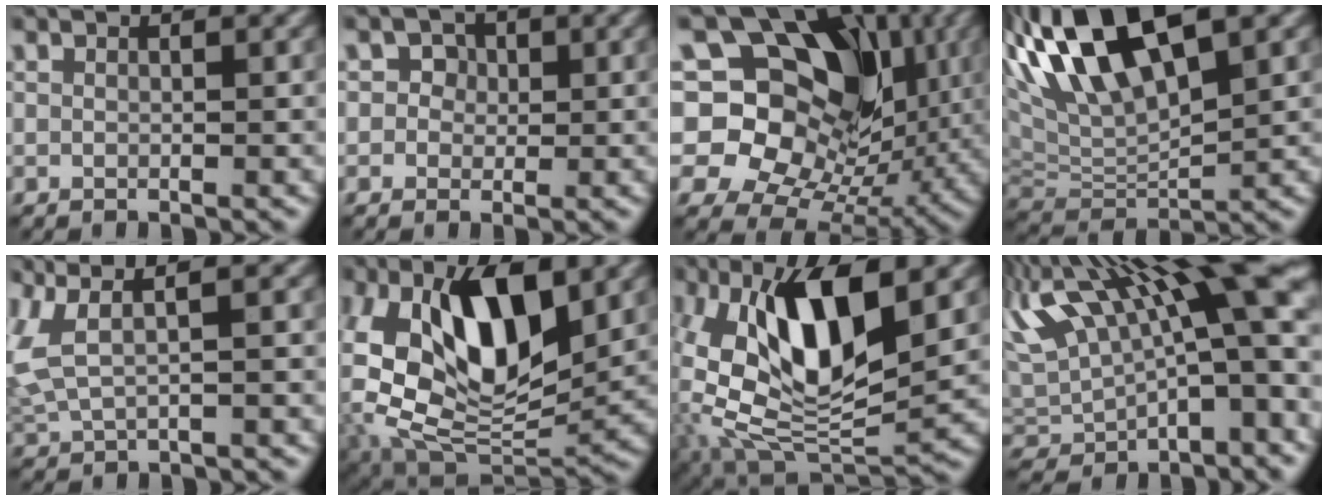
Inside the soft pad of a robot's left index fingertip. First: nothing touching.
{"total": 2.4, "force": [0.6, 2.2, 0.8], "torque": [0.005, 0.002, -0.006]}
{"total": 16.1, "force": [4.3, 12.5, 9.2], "torque": [-0.160, 0.041, 0.065]}
{"total": 10.7, "force": [5.7, 4.3, 8.0], "torque": [-0.163, 0.020, 0.105]}
{"total": 4.7, "force": [1.7, 1.8, 4.1], "torque": [-0.111, 0.011, 0.040]}
{"total": 13.8, "force": [1.9, 7.3, 11.5], "torque": [-0.210, -0.010, 0.026]}
{"total": 12.8, "force": [1.6, 5.7, 11.3], "torque": [-0.213, 0.000, 0.026]}
{"total": 16.4, "force": [3.8, 6.0, 14.8], "torque": [-0.272, 0.020, 0.079]}